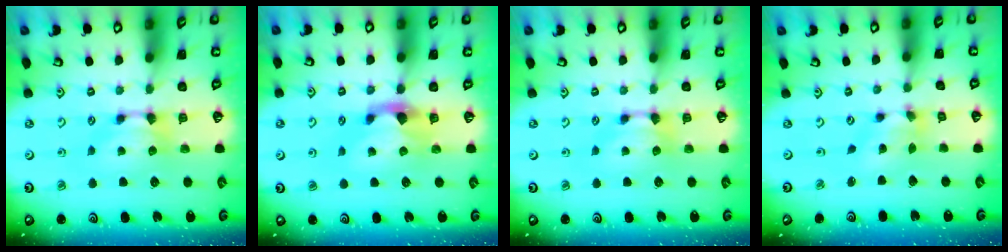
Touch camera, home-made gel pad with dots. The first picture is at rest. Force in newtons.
{"total": 2.0, "press": 1.6, "slide": 1.2}
{"total": 0.0}
{"total": 3.2, "press": 2.8, "slide": 1.6}